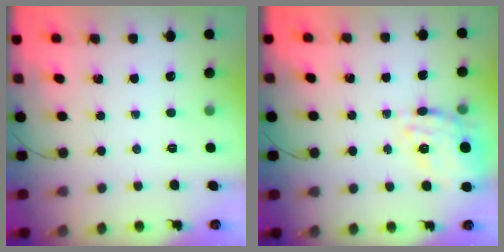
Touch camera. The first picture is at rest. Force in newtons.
{"total": 12.5, "press": 12.3, "slide": 2.0}